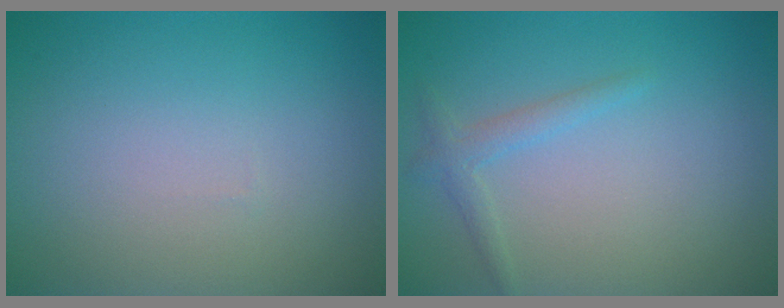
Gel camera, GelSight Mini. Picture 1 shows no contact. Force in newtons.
{"total": 1.5, "press": 1.5, "slide": 0.1}